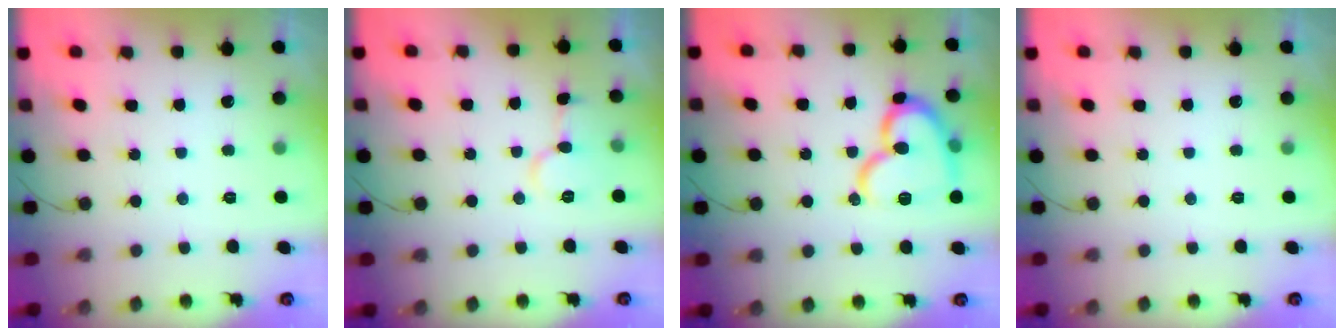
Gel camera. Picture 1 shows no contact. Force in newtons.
{"total": 7.7, "press": 7.7, "slide": 0.2}
{"total": 16.5, "press": 16.4, "slide": 1.8}
{"total": 0.0}